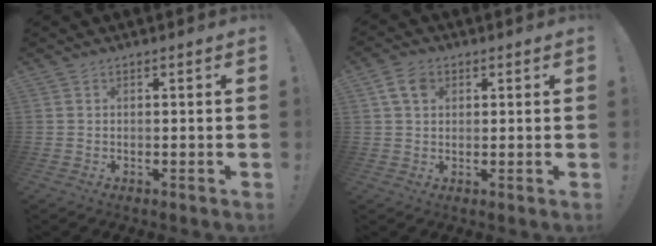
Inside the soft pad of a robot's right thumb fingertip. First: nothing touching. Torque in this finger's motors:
{"motor_torque": [0.25, 0.32, 0.45, 0.12, -0.02]}